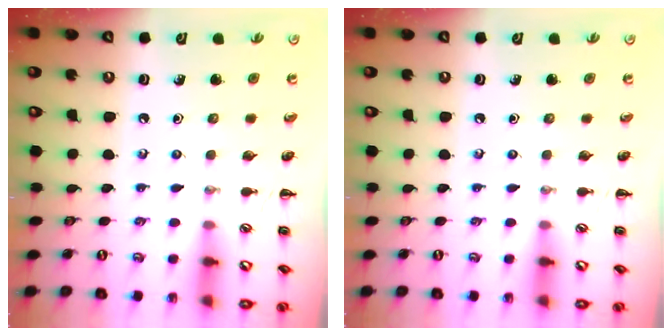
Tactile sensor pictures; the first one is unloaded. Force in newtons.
{"total": 0.0}